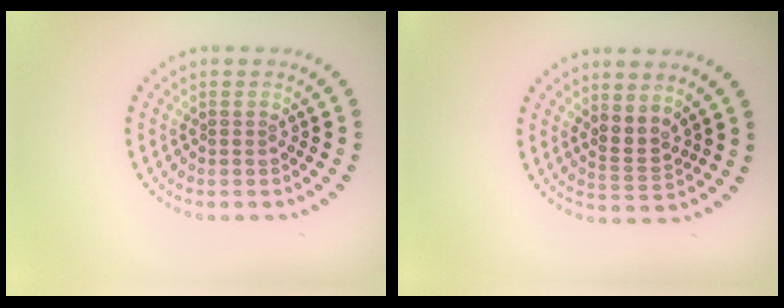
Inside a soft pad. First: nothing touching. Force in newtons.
{"total": 2.0, "press": 1.6, "slide": 1.2}